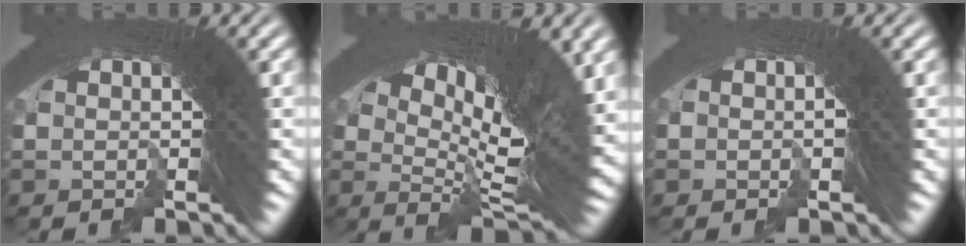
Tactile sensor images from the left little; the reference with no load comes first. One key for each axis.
{"total": 11.7, "fx": 1.5, "fy": 5.4, "fz": 10.3, "tx": -0.145, "ty": -0.006, "tz": 0.027}
{"total": 0.6, "fx": -0.4, "fy": 0.1, "fz": -0.5, "tx": 0.006, "ty": 0.001, "tz": -0.007}